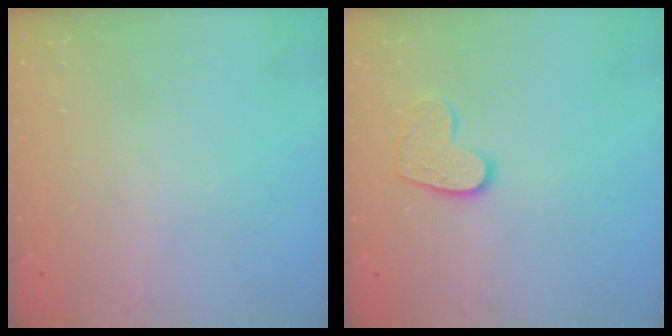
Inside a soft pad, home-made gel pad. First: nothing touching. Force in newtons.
{"total": 11.3, "press": 11.2, "slide": 0.7}